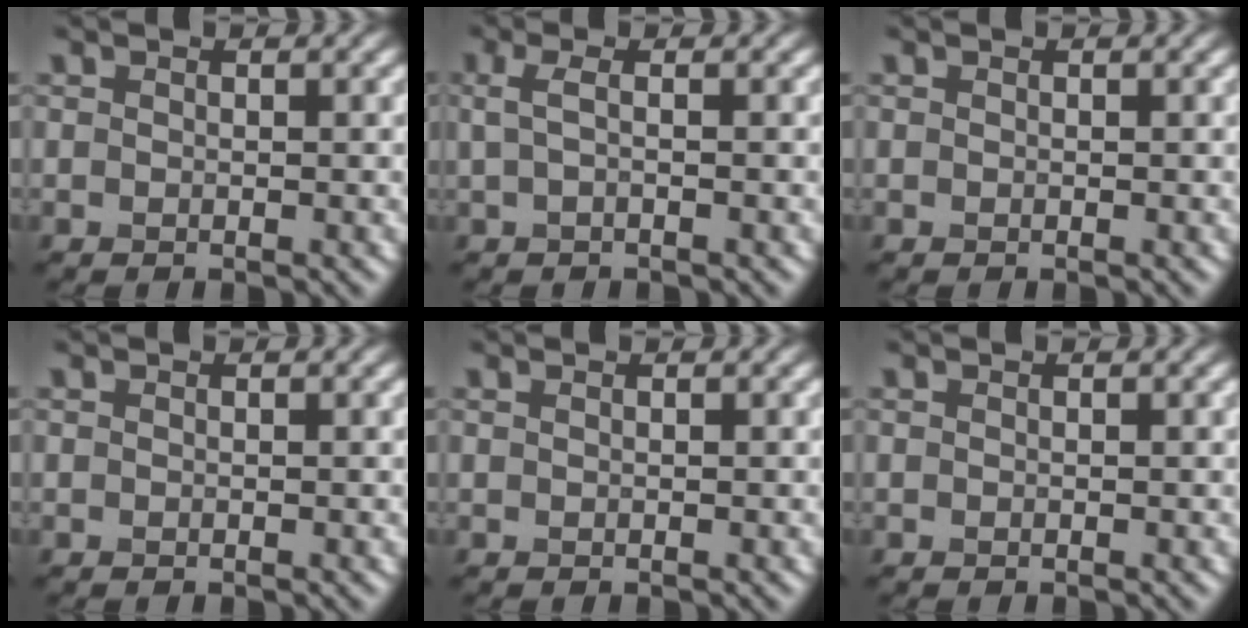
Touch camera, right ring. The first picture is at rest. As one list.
[{"total": 1.6, "force": [0.2, 0.4, 1.5], "torque": [-0.036, 0.002, 0.000]}, {"total": 0.0}, {"total": 0.0}, {"total": 0.0}, {"total": 0.0}]